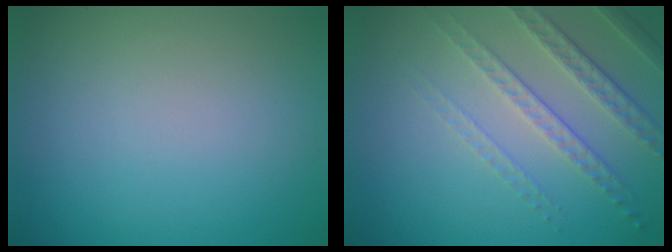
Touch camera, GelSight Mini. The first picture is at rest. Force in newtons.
{"total": 4.6, "press": 3.1, "slide": 3.3}